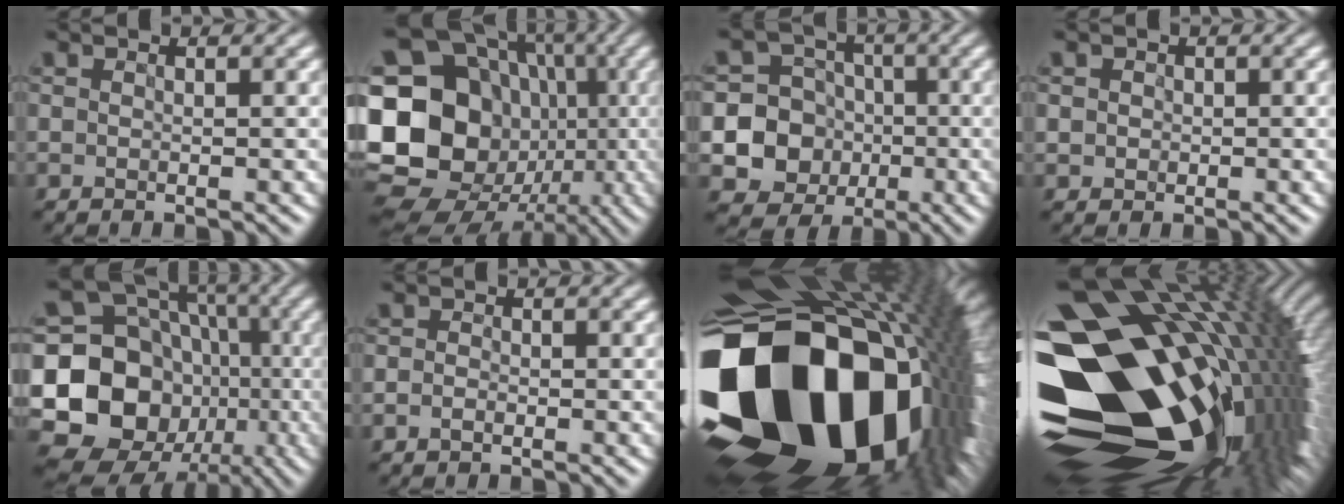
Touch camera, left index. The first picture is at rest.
{"total": 23.9, "force": [-2.3, 21.2, 10.6], "torque": [-0.220, 0.022, -0.074]}
{"total": 10.4, "force": [-2.3, 9.7, 2.8], "torque": [-0.066, -0.005, -0.059]}
{"total": 1.9, "force": [0.7, 1.7, 0.6], "torque": [0.011, 0.015, -0.005]}
{"total": 20.6, "force": [-3.7, 18.1, 9.1], "torque": [-0.192, 0.005, -0.090]}
{"total": 1.2, "force": [-0.4, 1.0, 0.6], "torque": [0.002, 0.011, -0.017]}
{"total": 22.3, "force": [-4.0, 15.0, 16.0], "torque": [-0.330, -0.076, -0.037]}
{"total": 21.3, "force": [-1.8, 13.3, 16.6], "torque": [-0.271, -0.032, -0.024]}